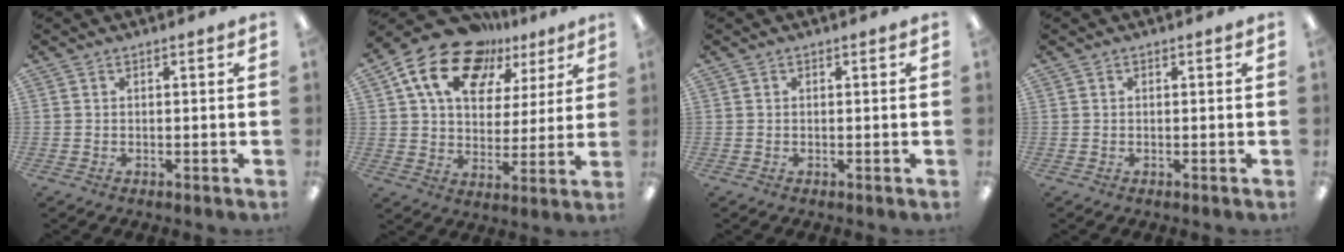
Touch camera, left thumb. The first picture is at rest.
{"total": 18.2, "force": [11.3, 11.0, 9.0], "torque": [-0.166, -0.056, 0.203]}
{"total": 0.0}
{"total": 0.0}